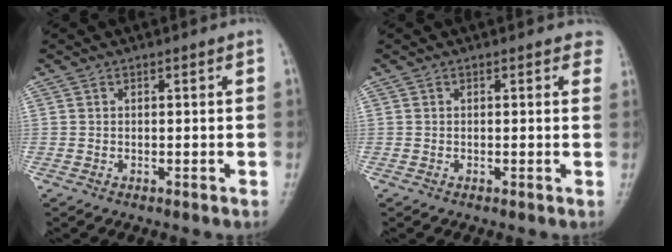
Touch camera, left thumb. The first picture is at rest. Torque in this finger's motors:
{"motor_torque": [3.17, 1.84, 0.48, -0.02, 0.10]}